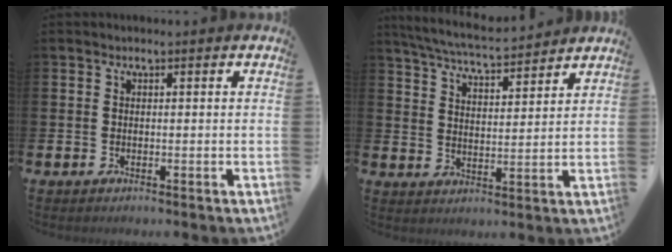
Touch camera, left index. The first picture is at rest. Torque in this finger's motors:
{"motor_torque": [0.77, -0.83, 0.23, 0.11]}